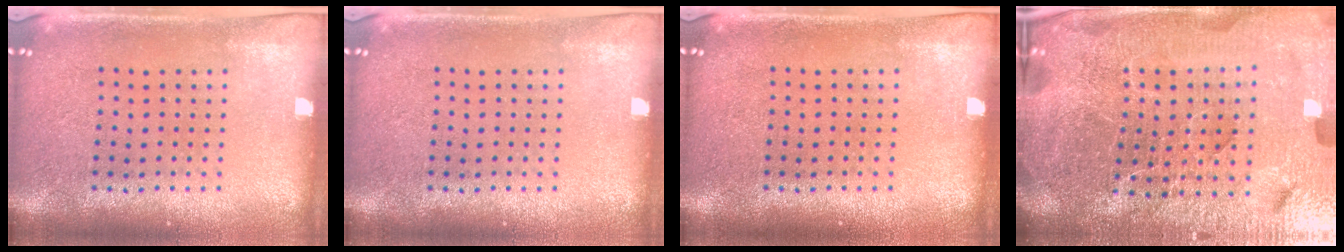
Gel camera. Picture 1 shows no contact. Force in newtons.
{"total": 0.0}
{"total": 0.0}
{"total": 7.2, "press": 6.2, "slide": 3.7}